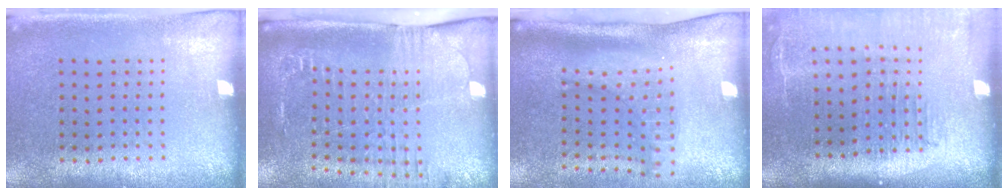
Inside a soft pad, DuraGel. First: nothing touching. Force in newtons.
{"total": 2.5, "press": 2.1, "slide": 1.3}
{"total": 2.3, "press": 1.6, "slide": 1.6}
{"total": 2.2, "press": 1.8, "slide": 1.3}